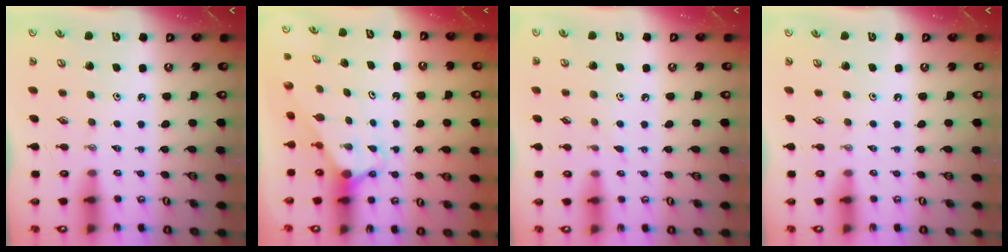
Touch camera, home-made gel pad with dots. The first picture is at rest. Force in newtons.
{"total": 2.9, "press": 2.9, "slide": 0.0}
{"total": 5.4, "press": 5.3, "slide": 0.6}
{"total": 0.0}